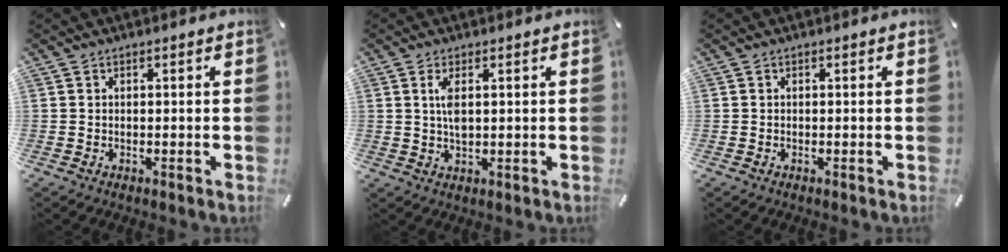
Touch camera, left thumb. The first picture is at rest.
{"total": 3.8, "force": [0.8, 1.5, 3.4], "torque": [-0.071, -0.002, 0.009]}
{"total": 0.0}